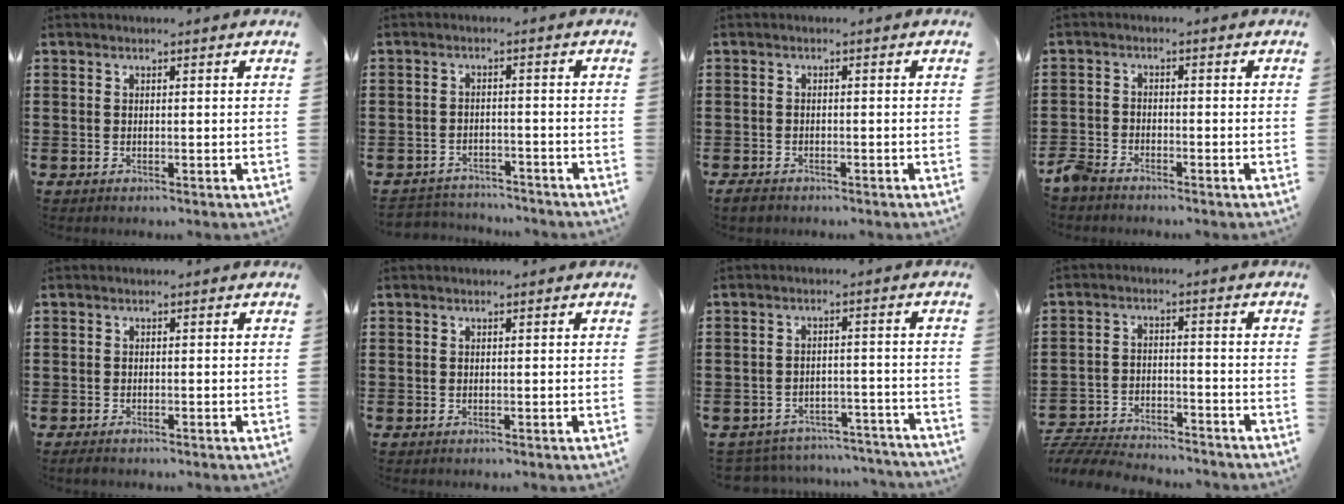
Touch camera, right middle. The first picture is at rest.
{"total": 2.8, "force": [-2.8, 0.5, -0.1], "torque": [-0.007, -0.002, -0.060]}
{"total": 1.3, "force": [-1.1, 0.6, 0.4], "torque": [-0.011, 0.001, -0.022]}
{"total": 3.2, "force": [-3.0, 0.9, 0.7], "torque": [-0.045, -0.007, -0.071]}
{"total": 0.7, "force": [-0.6, 0.2, 0.3], "torque": [-0.008, -0.005, -0.011]}
{"total": 0.0}
{"total": 4.2, "force": [-4.1, 0.5, 0.0], "torque": [-0.006, 0.006, -0.088]}
{"total": 6.4, "force": [-6.3, 0.7, 0.9], "torque": [-0.027, 0.007, -0.128]}